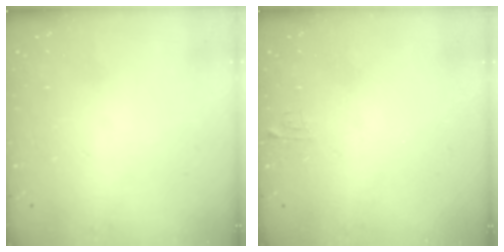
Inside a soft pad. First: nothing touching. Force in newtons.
{"total": 4.2, "press": 4.2, "slide": 0.4}